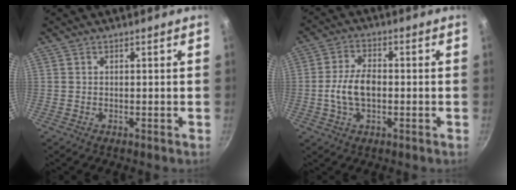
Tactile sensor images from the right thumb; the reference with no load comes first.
{"total": 7.7, "force": [-0.9, 4.4, 6.2], "torque": [-0.116, 0.019, -0.022]}